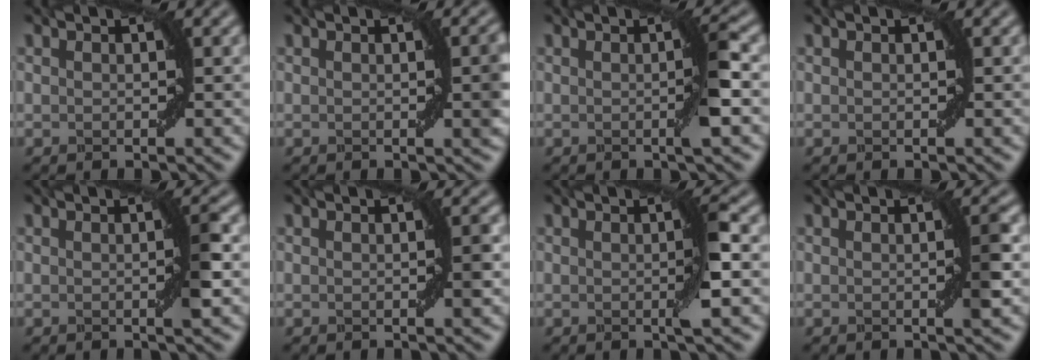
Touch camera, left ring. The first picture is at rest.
{"total": 2.0, "force": [0.1, 0.2, 2.0], "torque": [-0.020, 0.002, -0.001]}
{"total": 2.4, "force": [-0.1, 0.2, 2.4], "torque": [-0.038, -0.004, -0.006]}
{"total": 0.0}
{"total": 1.8, "force": [-0.1, 0.1, 1.8], "torque": [-0.029, -0.001, -0.003]}
{"total": 0.8, "force": [0.0, -0.1, 0.8], "torque": [-0.010, 0.002, -0.001]}
{"total": 2.5, "force": [-0.1, 0.2, 2.5], "torque": [-0.041, -0.003, -0.004]}
{"total": 1.8, "force": [0.0, 0.1, 1.8], "torque": [-0.027, 0.001, -0.002]}